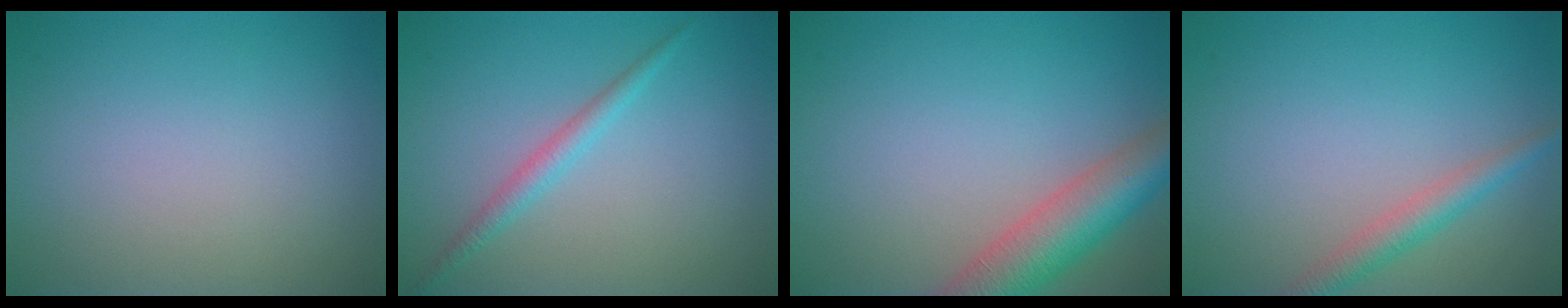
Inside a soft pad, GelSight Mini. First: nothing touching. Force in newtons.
{"total": 1.8, "press": 1.8, "slide": 0.0}
{"total": 6.2, "press": 6.2, "slide": 0.4}
{"total": 2.5, "press": 2.5, "slide": 0.0}